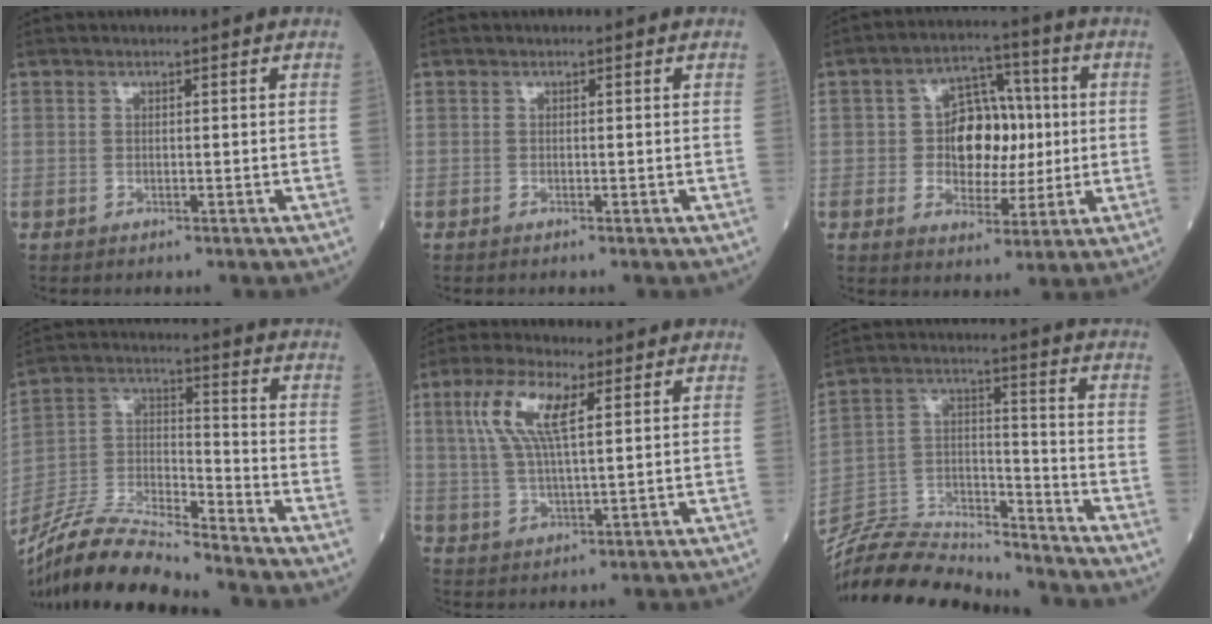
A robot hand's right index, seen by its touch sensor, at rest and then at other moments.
{"total": 0.0}
{"total": 9.9, "force": [0.4, 6.5, 7.5], "torque": [-0.114, 0.026, 0.010]}
{"total": 13.7, "force": [-12.8, 0.0, 4.8], "torque": [-0.094, 0.005, -0.243]}
{"total": 9.1, "force": [3.4, 2.2, 8.2], "torque": [-0.177, 0.014, 0.067]}
{"total": 16.1, "force": [-15.9, 1.3, 2.2], "torque": [-0.046, 0.029, -0.276]}